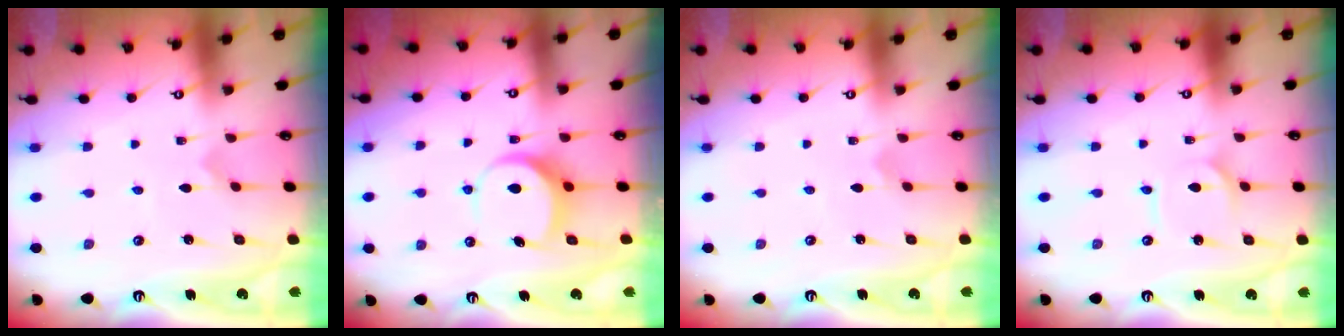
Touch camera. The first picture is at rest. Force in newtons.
{"total": 6.5, "press": 6.5, "slide": 0.4}
{"total": 0.0}
{"total": 2.3, "press": 2.3, "slide": 0.3}